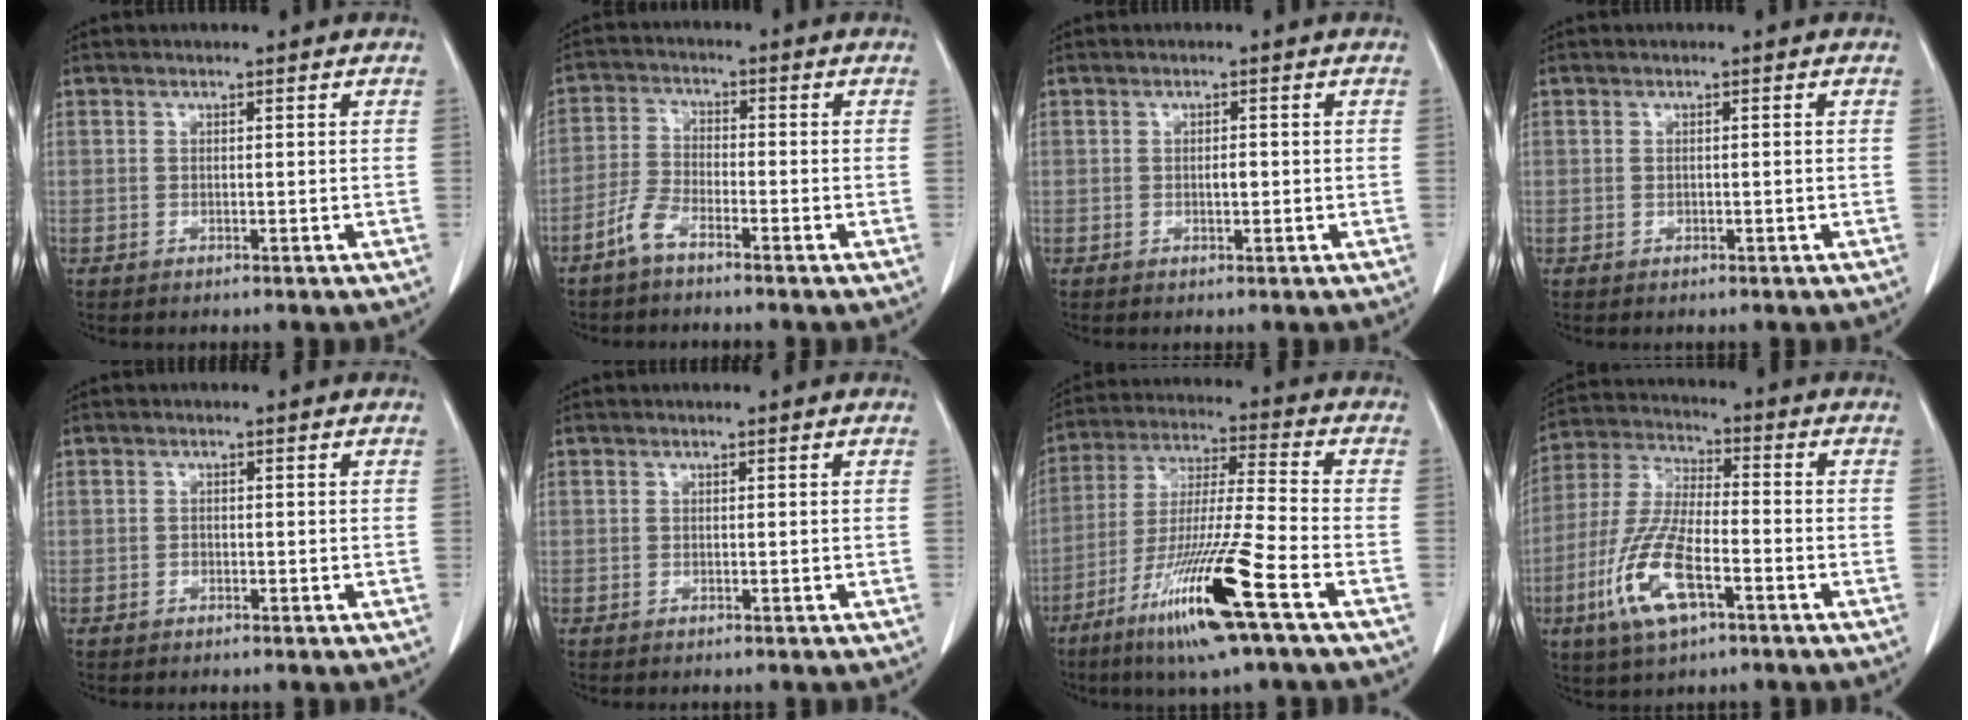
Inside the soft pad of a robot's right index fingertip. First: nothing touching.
{"total": 4.1, "force": [-3.2, 1.1, 2.3], "torque": [-0.057, 0.001, -0.070]}
{"total": 1.2, "force": [-0.1, 0.4, 1.1], "torque": [-0.019, 0.001, -0.002]}
{"total": 0.5, "force": [0.0, 0.2, 0.5], "torque": [-0.011, 0.000, 0.003]}
{"total": 0.6, "force": [-0.3, 0.5, 0.1], "torque": [0.000, 0.003, -0.008]}
{"total": 0.0}
{"total": 16.1, "force": [-8.2, -0.6, 13.8], "torque": [-0.281, -0.035, -0.155]}
{"total": 12.6, "force": [-5.2, 3.9, 10.8], "torque": [-0.235, -0.007, -0.098]}